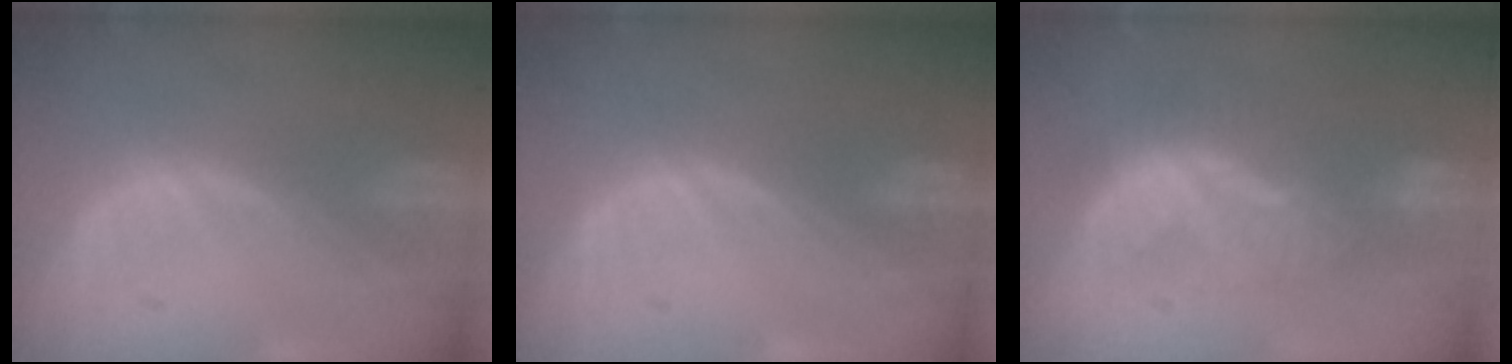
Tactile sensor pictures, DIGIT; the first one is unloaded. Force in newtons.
{"total": 0.0}
{"total": 8.0, "press": 7.8, "slide": 1.9}